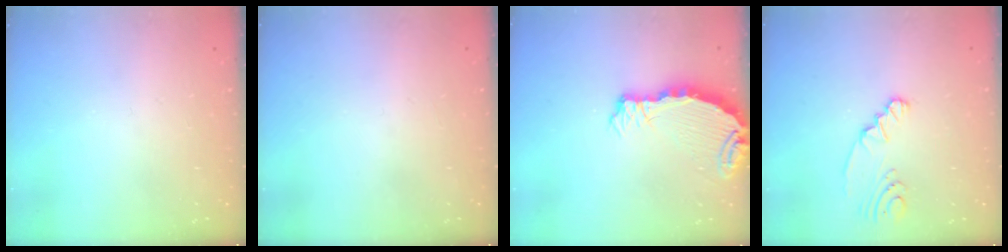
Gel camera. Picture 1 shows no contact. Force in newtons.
{"total": 0.0}
{"total": 7.5, "press": 7.4, "slide": 0.8}
{"total": 2.9, "press": 2.7, "slide": 1.2}